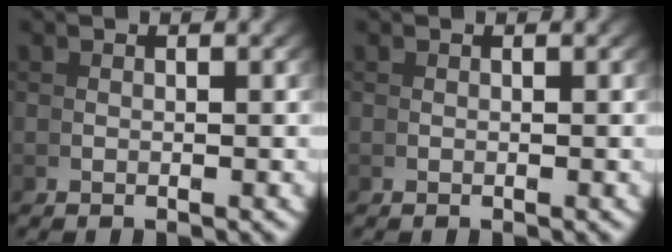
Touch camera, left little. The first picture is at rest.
{"total": 0.0}